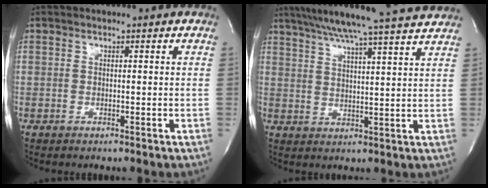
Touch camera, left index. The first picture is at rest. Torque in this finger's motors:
{"motor_torque": [-0.26, -0.43, 0.26, 0.06]}